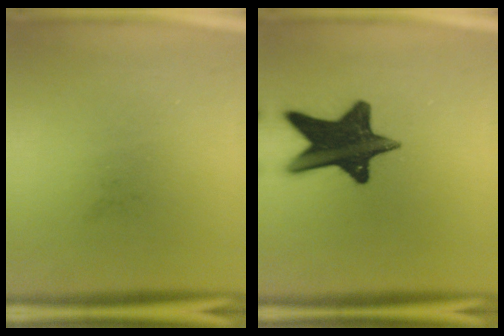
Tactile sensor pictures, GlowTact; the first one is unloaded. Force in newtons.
{"total": 16.5}